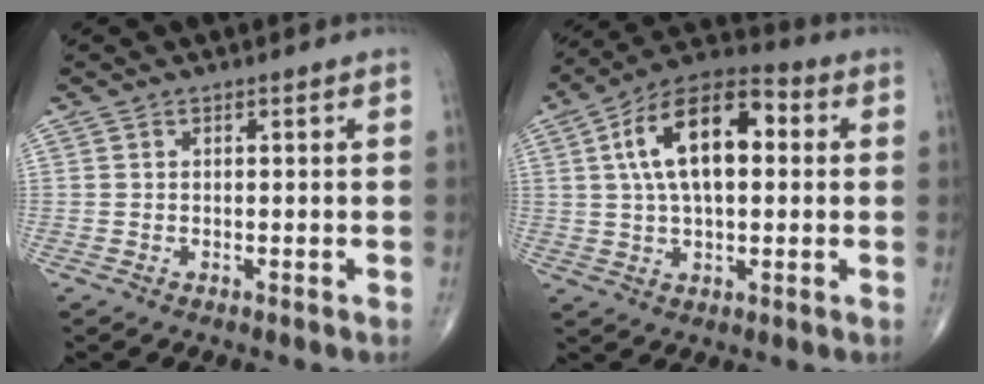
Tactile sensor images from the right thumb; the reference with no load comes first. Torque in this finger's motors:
{"motor_torque": [-0.24, 1.70, 1.54, 0.12, 0.41]}